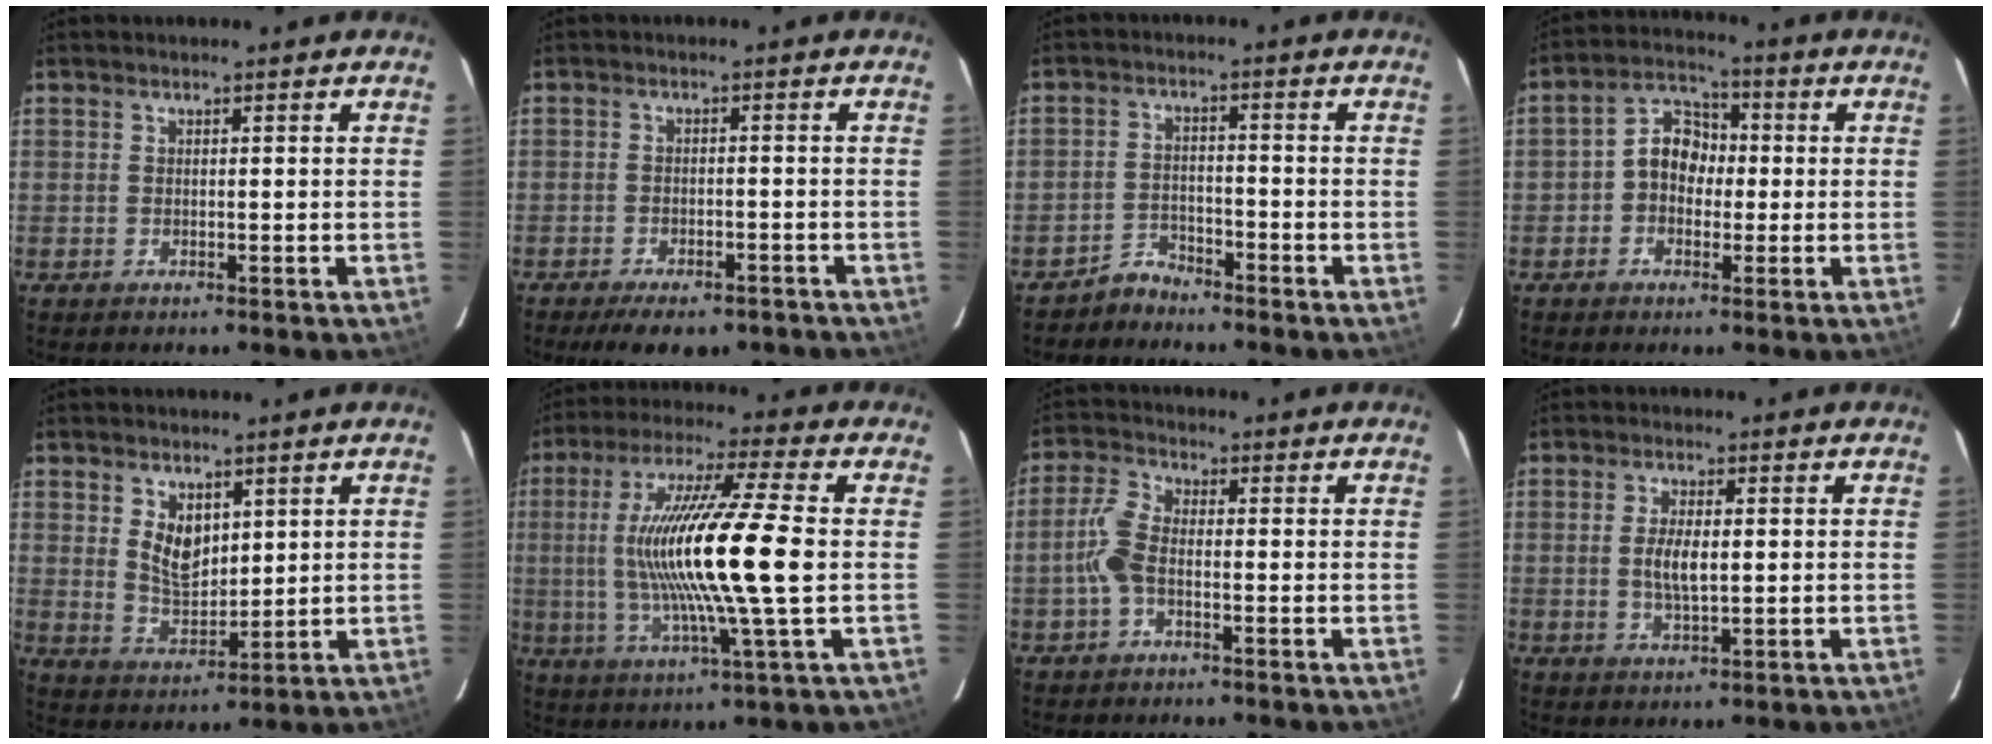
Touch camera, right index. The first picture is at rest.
{"total": 10.8, "force": [-8.5, 4.0, 5.4], "torque": [-0.115, -0.016, -0.115]}
{"total": 3.6, "force": [-3.3, 1.3, -0.1], "torque": [-0.002, 0.012, -0.062]}
{"total": 6.6, "force": [-0.8, 5.4, 3.7], "torque": [-0.067, 0.028, -0.020]}
{"total": 7.0, "force": [2.6, 4.3, 4.9], "torque": [-0.086, -0.001, 0.057]}
{"total": 19.2, "force": [0.2, 0.7, 19.2], "torque": [-0.354, -0.005, 0.005]}
{"total": 5.2, "force": [-1.6, 2.2, 4.4], "torque": [-0.106, 0.011, -0.035]}
{"total": 4.9, "force": [0.0, 1.7, 4.6], "torque": [-0.086, -0.001, 0.001]}